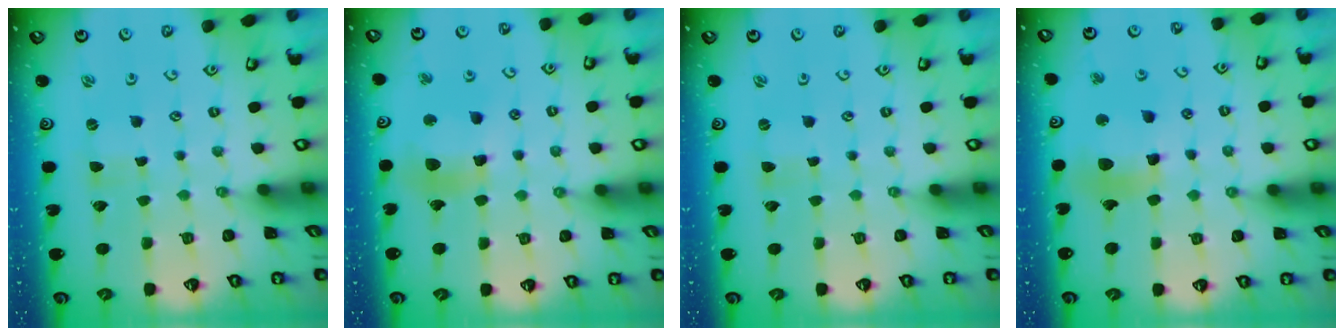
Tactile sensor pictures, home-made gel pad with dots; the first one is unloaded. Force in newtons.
{"total": 10.3, "press": 10.2, "slide": 1.4}
{"total": 0.0}
{"total": 12.4, "press": 12.3, "slide": 1.6}